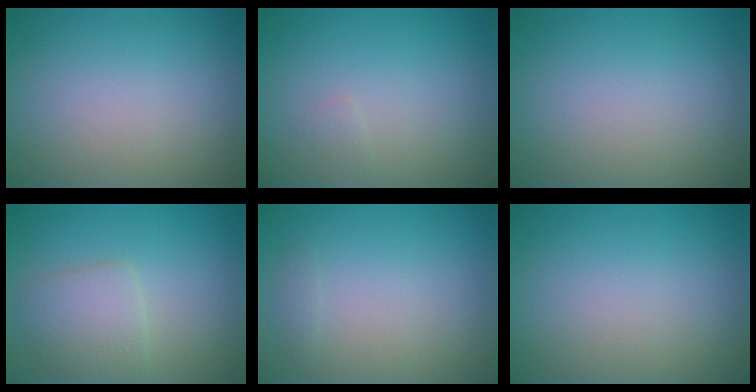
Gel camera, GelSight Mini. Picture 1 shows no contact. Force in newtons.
{"total": 0.5, "press": 0.5, "slide": 0.0}
{"total": 0.0}
{"total": 3.0, "press": 3.0, "slide": 0.1}
{"total": 0.6, "press": 0.6, "slide": 0.0}
{"total": 0.0}